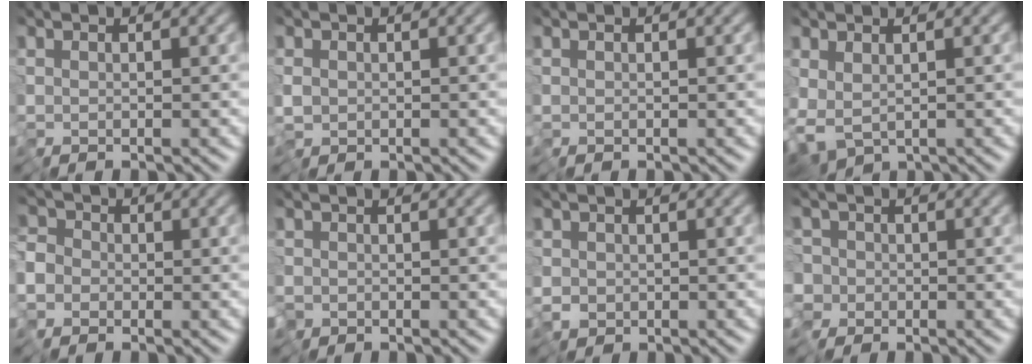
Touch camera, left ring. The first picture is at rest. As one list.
[{"total": 1.1, "force": [-0.4, 1.0, 0.4], "torque": [-0.010, -0.003, -0.012]}, {"total": 0.0}, {"total": 3.3, "force": [-0.4, 2.1, 2.6], "torque": [-0.046, -0.012, 0.004]}, {"total": 3.3, "force": [-1.6, 2.8, 0.6], "torque": [-0.005, 0.000, -0.040]}, {"total": 1.1, "force": [-0.6, 0.9, 0.1], "torque": [-0.002, -0.006, -0.016]}, {"total": 1.5, "force": [-0.7, 1.2, 0.5], "torque": [-0.011, -0.005, -0.017]}, {"total": 2.5, "force": [-1.1, 2.3, 0.0], "torque": [0.010, 0.001, -0.026]}]